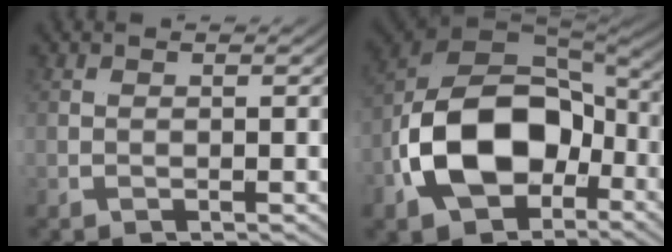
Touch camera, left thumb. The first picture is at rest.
{"total": 16.6, "force": [-3.3, 9.9, 12.9], "torque": [-0.280, -0.047, -0.030]}